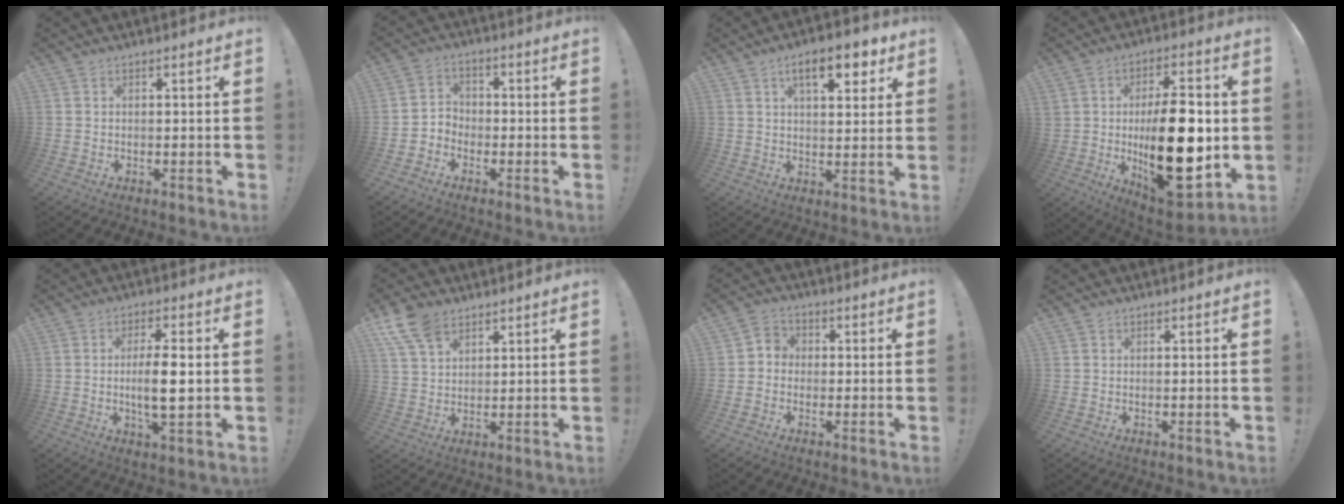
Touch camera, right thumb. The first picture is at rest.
{"total": 4.4, "force": [-2.9, 3.2, 0.7], "torque": [-0.023, 0.019, -0.054]}
{"total": 11.1, "force": [5.5, 4.4, 8.6], "torque": [-0.115, -0.015, 0.088]}
{"total": 23.8, "force": [-1.8, 12.1, 20.5], "torque": [-0.334, -0.009, -0.019]}
{"total": 8.8, "force": [-0.5, 2.1, 8.5], "torque": [-0.159, -0.006, -0.017]}
{"total": 9.5, "force": [6.1, 5.6, 4.6], "torque": [-0.084, -0.021, 0.121]}
{"total": 4.1, "force": [-1.5, 3.5, 1.5], "torque": [-0.026, 0.017, -0.026]}
{"total": 0.0}